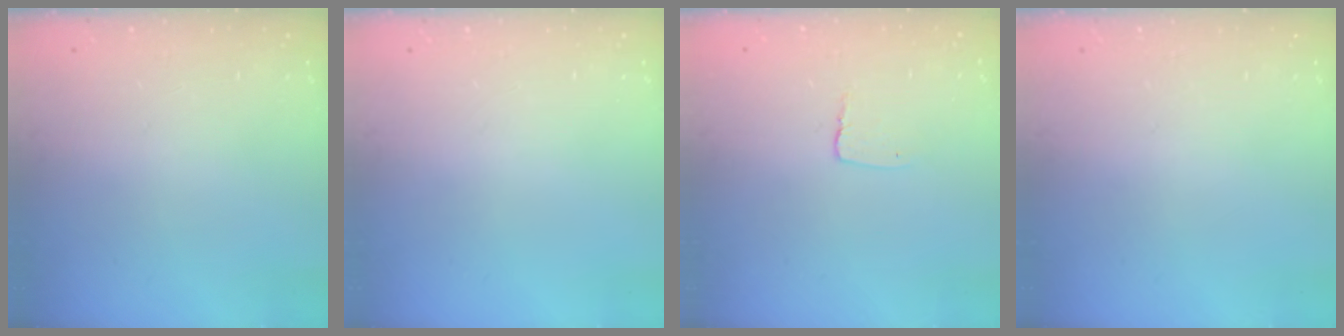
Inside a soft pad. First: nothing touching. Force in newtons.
{"total": 0.0}
{"total": 3.8, "press": 3.8, "slide": 0.4}
{"total": 0.0}